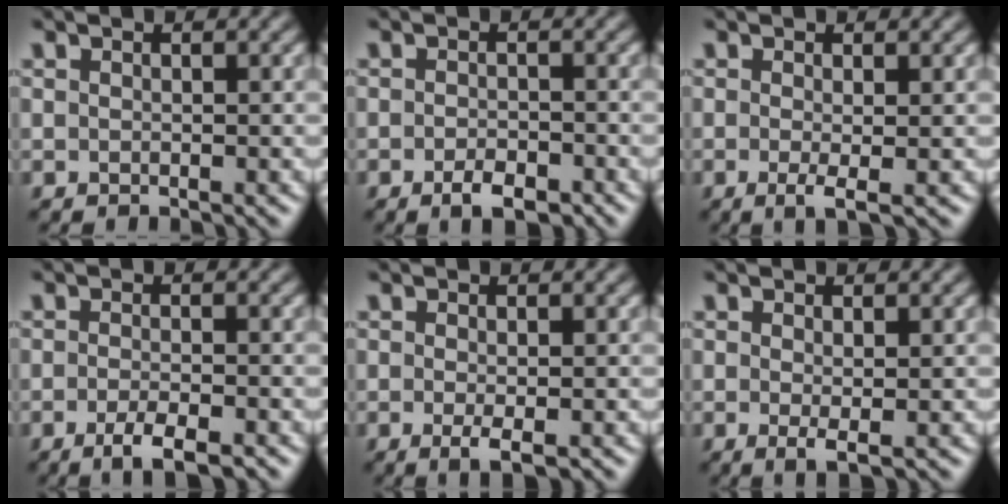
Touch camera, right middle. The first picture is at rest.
{"total": 2.4, "force": [-1.4, 1.0, 1.7], "torque": [-0.025, -0.001, -0.024]}
{"total": 1.9, "force": [-0.3, 0.3, 1.8], "torque": [-0.036, -0.009, -0.005]}
{"total": 3.0, "force": [-1.8, 0.7, 2.4], "torque": [-0.042, -0.004, -0.033]}
{"total": 1.7, "force": [-0.5, 0.3, 1.6], "torque": [-0.029, -0.008, -0.009]}
{"total": 1.3, "force": [0.0, 0.2, 1.3], "torque": [-0.023, -0.007, -0.002]}